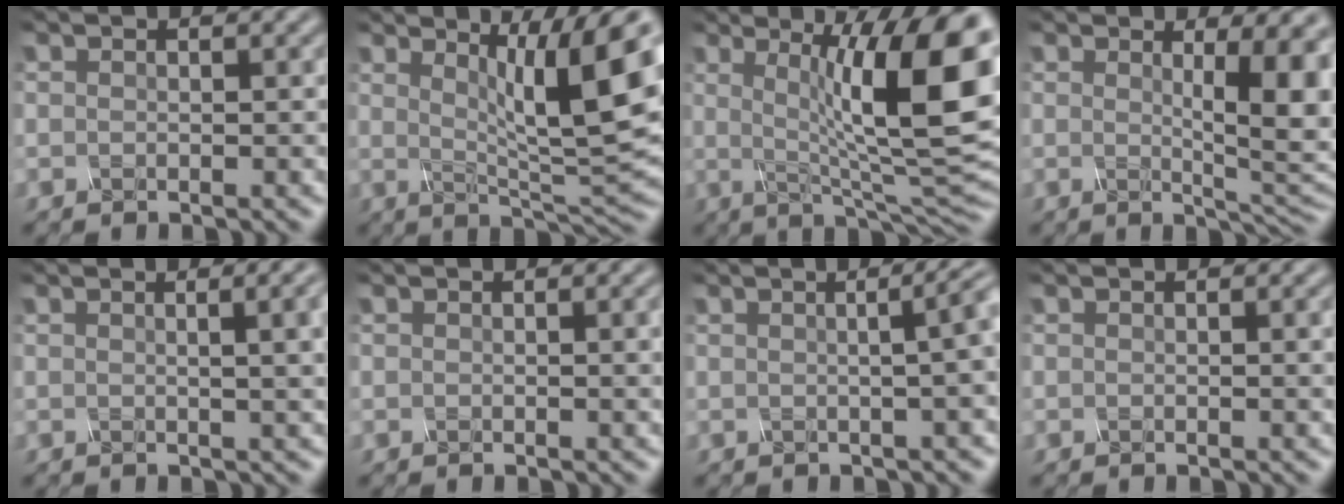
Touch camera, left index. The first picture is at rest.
{"total": 10.5, "force": [2.9, 2.0, 9.8], "torque": [-0.135, 0.001, 0.050]}
{"total": 13.5, "force": [2.2, 3.2, 12.9], "torque": [-0.165, -0.002, 0.036]}
{"total": 7.9, "force": [1.4, 2.1, 7.5], "torque": [-0.086, -0.008, 0.024]}
{"total": 7.0, "force": [1.7, 3.2, 6.1], "torque": [-0.022, 0.039, -0.005]}
{"total": 2.0, "force": [0.2, 0.7, 1.9], "torque": [-0.015, 0.004, 0.000]}
{"total": 8.2, "force": [1.8, 4.3, 6.7], "torque": [-0.008, 0.055, -0.014]}
{"total": 1.6, "force": [0.2, 0.5, 1.5], "torque": [-0.013, 0.003, -0.001]}